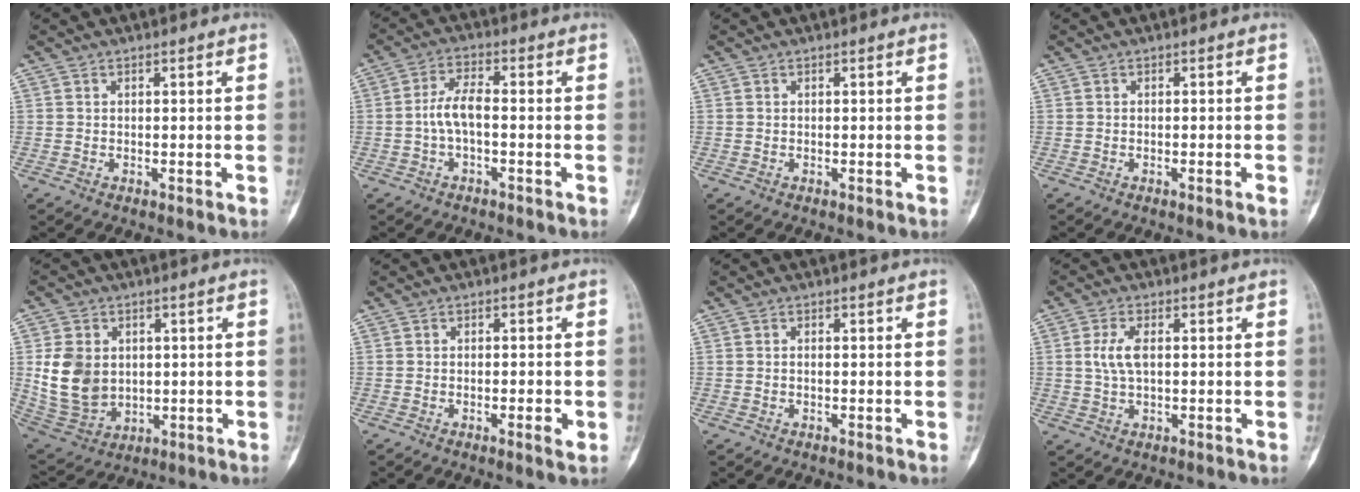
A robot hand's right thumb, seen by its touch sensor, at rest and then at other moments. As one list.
[{"total": 5.1, "force": [-1.0, 2.1, 4.5], "torque": [-0.091, 0.022, -0.025]}, {"total": 0.0}, {"total": 1.1, "force": [-0.4, 0.1, 1.0], "torque": [-0.018, 0.001, -0.004]}, {"total": 11.8, "force": [1.5, 9.2, 7.2], "torque": [-0.117, -0.010, 0.050]}, {"total": 2.6, "force": [-0.7, 0.6, 2.4], "torque": [-0.039, -0.002, -0.011]}, {"total": 0.0}, {"total": 4.5, "force": [0.6, 2.1, 3.9], "torque": [-0.089, 0.001, 0.012]}]